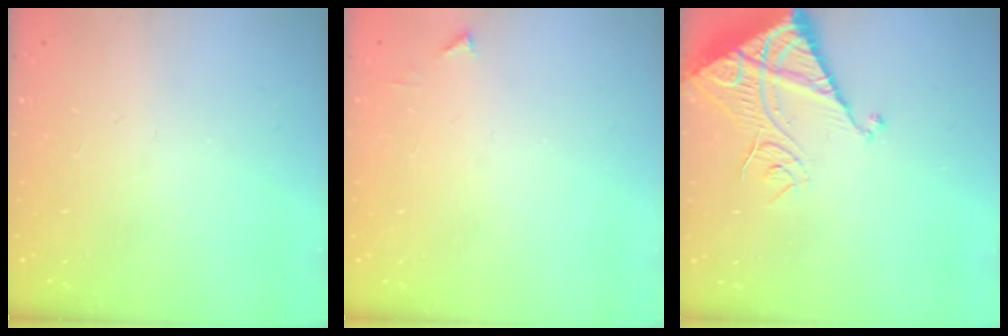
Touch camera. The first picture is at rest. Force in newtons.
{"total": 3.2, "press": 3.2, "slide": 0.3}
{"total": 13.1, "press": 13.0, "slide": 1.5}